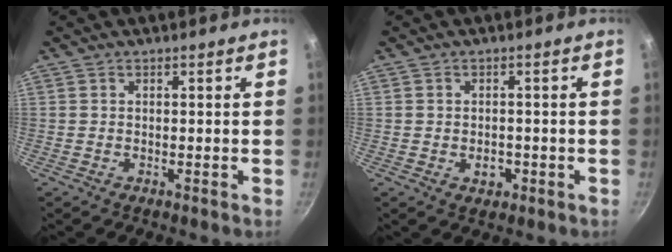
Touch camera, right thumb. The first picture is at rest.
{"total": 2.8, "force": [-0.9, 2.1, 1.7], "torque": [-0.016, 0.007, -0.009]}